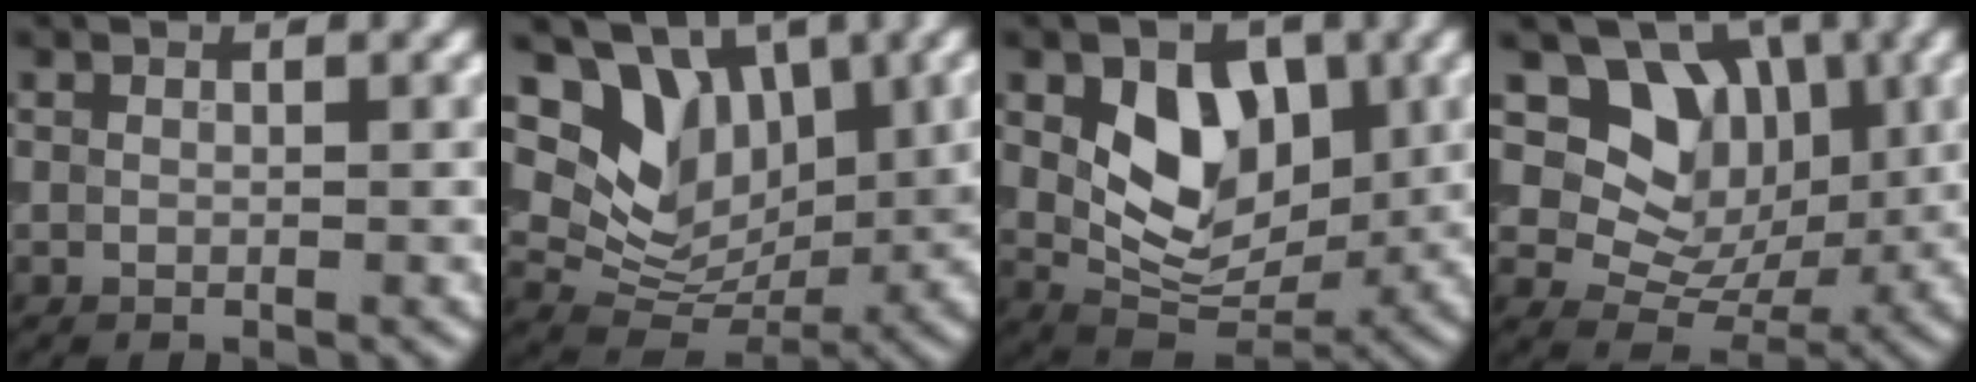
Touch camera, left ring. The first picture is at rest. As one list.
[{"total": 8.4, "force": [3.6, 5.8, 4.9], "torque": [-0.086, -0.009, 0.067]}, {"total": 6.6, "force": [1.4, 4.5, 4.7], "torque": [-0.073, -0.012, 0.024]}, {"total": 7.3, "force": [2.4, 5.8, 3.9], "torque": [-0.057, -0.012, 0.024]}]